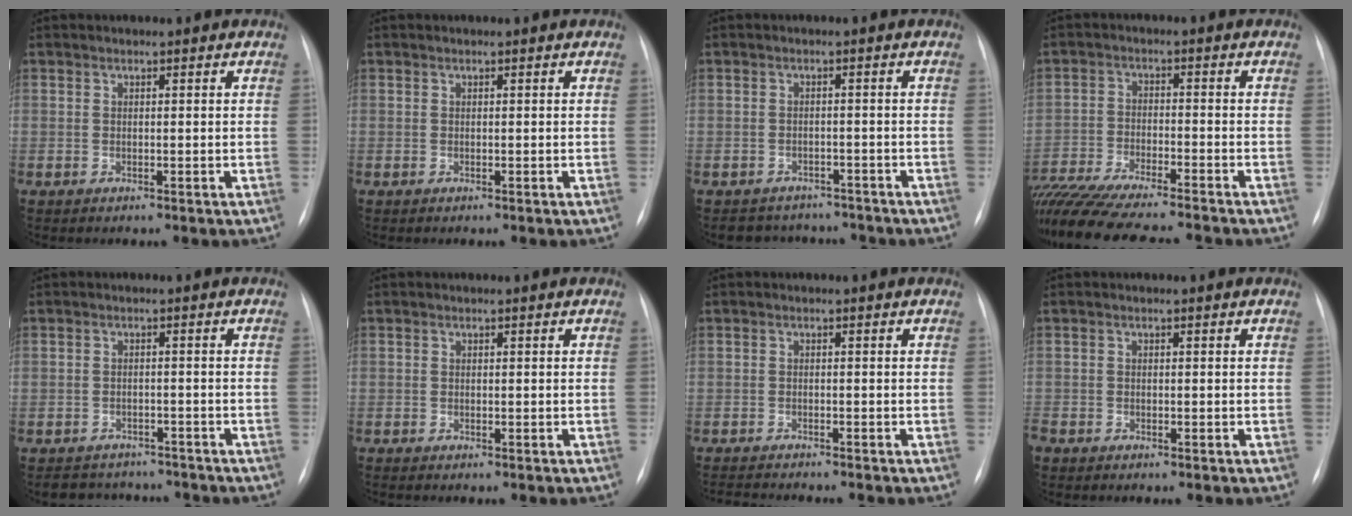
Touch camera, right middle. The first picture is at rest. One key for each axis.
{"total": 0.0}
{"total": 6.5, "fx": -5.8, "fy": 3.0, "fz": 0.2, "tx": 0.003, "ty": 0.014, "tz": -0.071}
{"total": 21.1, "fx": -18.3, "fy": 2.5, "fz": 10.1, "tx": -0.215, "ty": -0.040, "tz": -0.290}
{"total": 7.5, "fx": -6.8, "fy": 3.1, "fz": 0.8, "tx": -0.006, "ty": 0.013, "tz": -0.086}
{"total": 0.5, "fx": -0.5, "fy": 0.2, "fz": 0.1, "tx": -0.003, "ty": 0.001, "tz": -0.010}
{"total": 6.6, "fx": -6.1, "fy": 0.0, "fz": 2.4, "tx": -0.029, "ty": -0.013, "tz": -0.094}
{"total": 2.2, "fx": -1.7, "fy": 1.2, "fz": 0.6, "tx": -0.013, "ty": -0.001, "tz": -0.029}